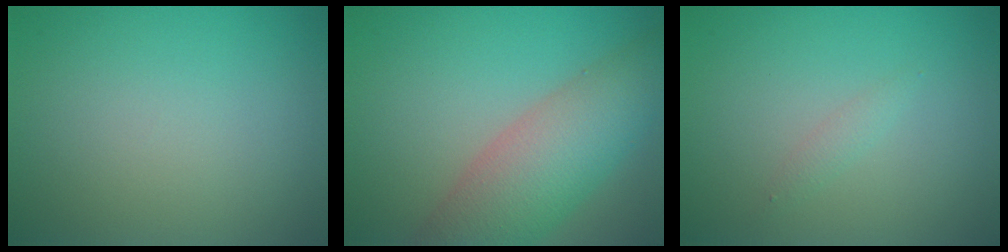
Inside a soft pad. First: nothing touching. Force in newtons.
{"total": 7.7, "press": 7.7, "slide": 0.4}
{"total": 0.8, "press": 0.8, "slide": 0.1}